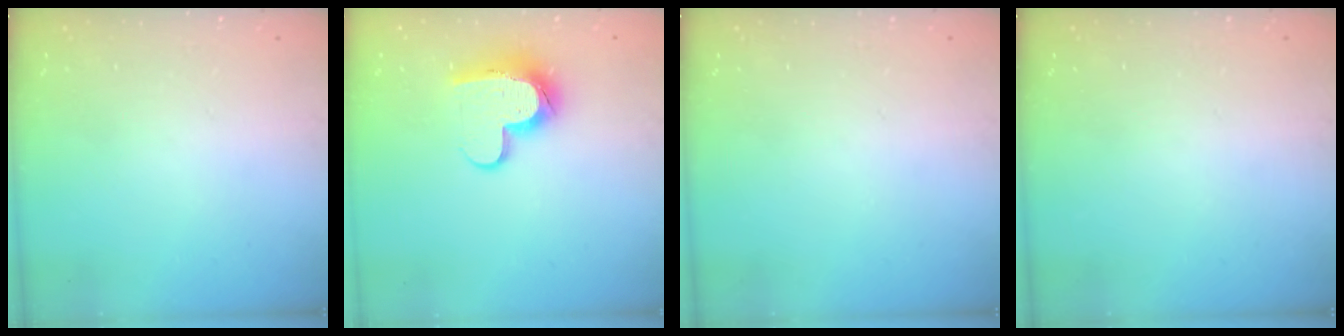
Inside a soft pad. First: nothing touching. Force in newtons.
{"total": 11.7, "press": 11.7, "slide": 1.0}
{"total": 0.0}
{"total": 0.0}